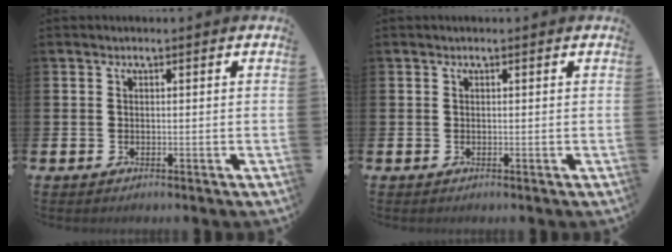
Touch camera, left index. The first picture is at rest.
{"total": 0.0}